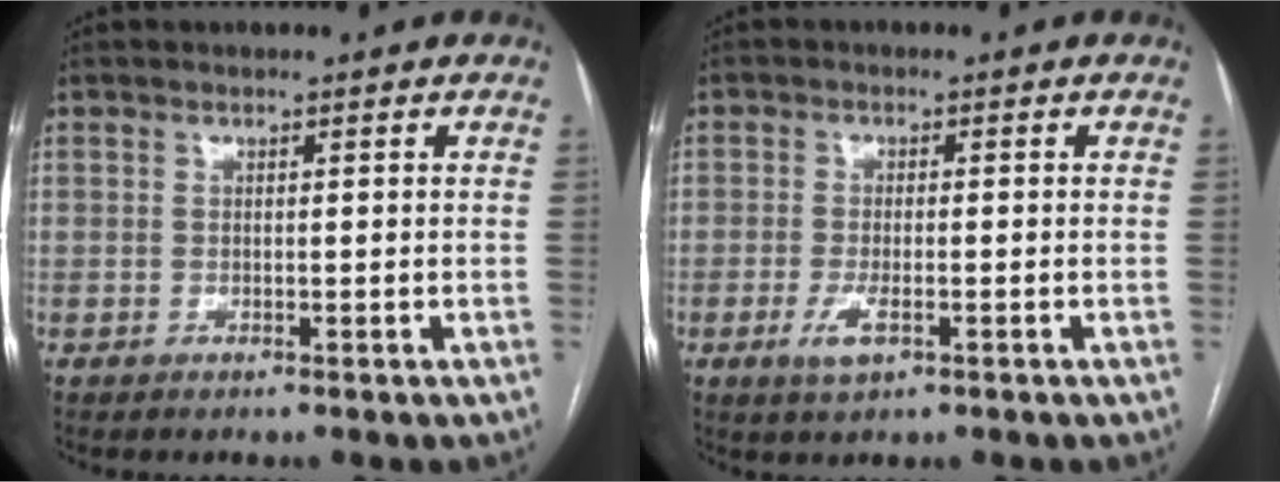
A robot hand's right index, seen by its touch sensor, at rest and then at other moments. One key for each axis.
{"total": 3.5, "fx": -1.4, "fy": 1.5, "fz": 2.8, "tx": -0.057, "ty": -0.001, "tz": -0.023}